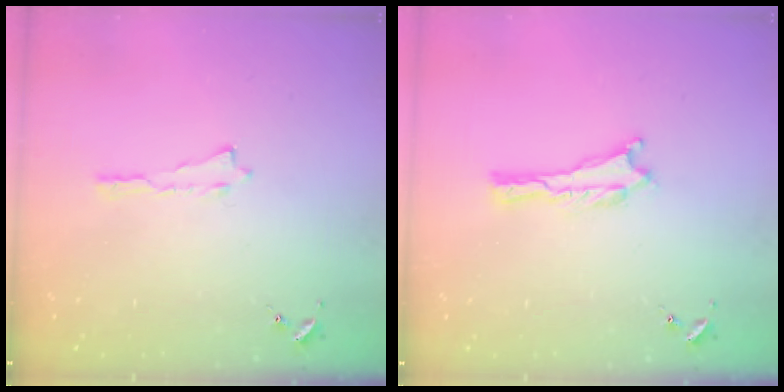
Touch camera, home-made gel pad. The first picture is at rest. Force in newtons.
{"total": 0.0}